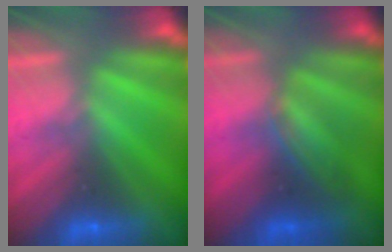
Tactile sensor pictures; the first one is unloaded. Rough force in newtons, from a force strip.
{"total": 3.3}